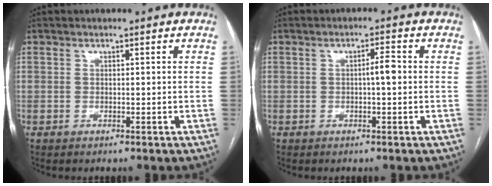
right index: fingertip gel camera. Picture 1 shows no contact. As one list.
[{"total": 2.4, "force": [-0.1, 0.2, 2.4], "torque": [-0.039, 0.004, -0.003]}]